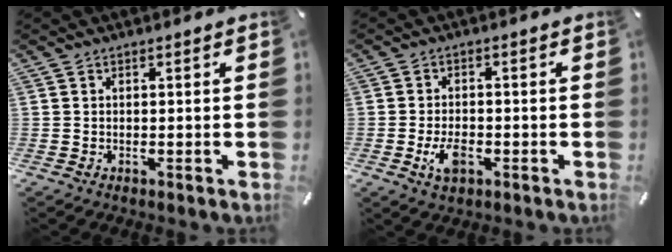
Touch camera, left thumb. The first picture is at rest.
{"total": 5.0, "force": [-1.8, 2.8, 3.7], "torque": [-0.081, 0.002, -0.032]}